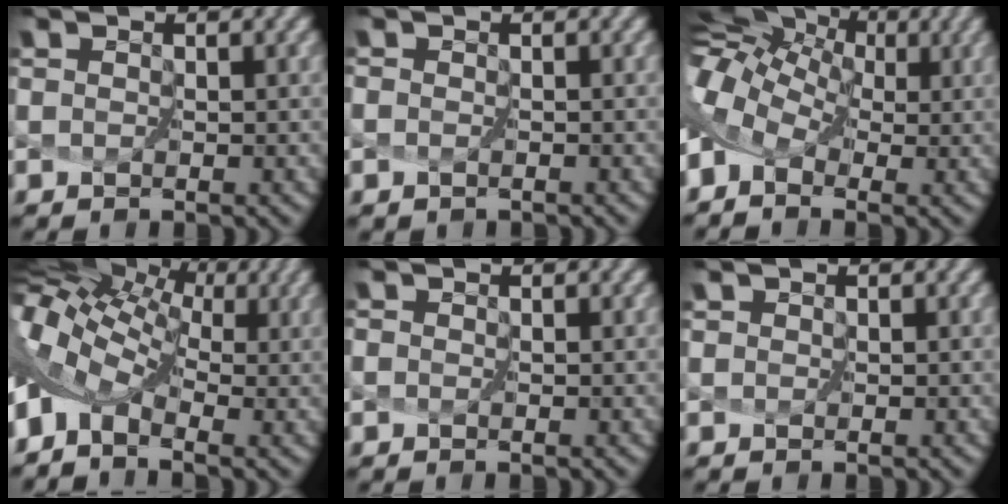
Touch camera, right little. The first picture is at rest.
{"total": 0.7, "force": [-0.7, 0.3, 0.1], "torque": [-0.005, -0.003, -0.006]}
{"total": 10.4, "force": [1.8, 7.6, 6.9], "torque": [-0.140, 0.029, 0.023]}
{"total": 9.8, "force": [1.4, 6.4, 7.3], "torque": [-0.154, 0.011, 0.036]}
{"total": 0.0}
{"total": 0.5, "force": [0.3, 0.4, 0.2], "torque": [-0.007, 0.005, 0.002]}